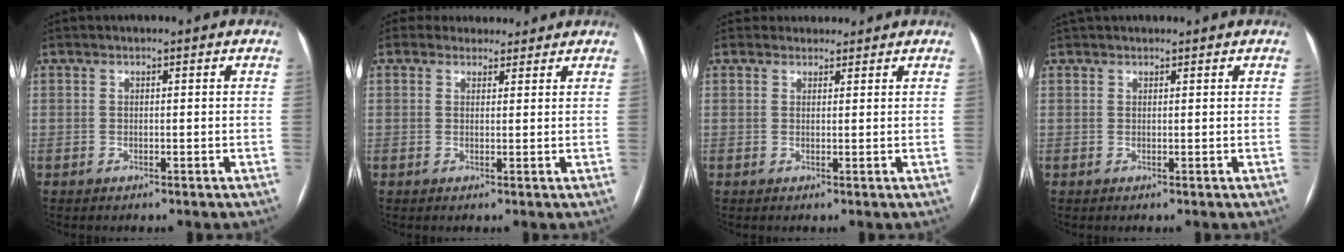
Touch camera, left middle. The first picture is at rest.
{"total": 5.0, "force": [4.4, 2.3, 0.2], "torque": [0.006, 0.019, 0.056]}
{"total": 2.5, "force": [2.1, 1.2, -0.4], "torque": [0.012, 0.016, 0.029]}
{"total": 2.6, "force": [2.3, 0.8, 0.8], "torque": [-0.015, 0.034, 0.039]}